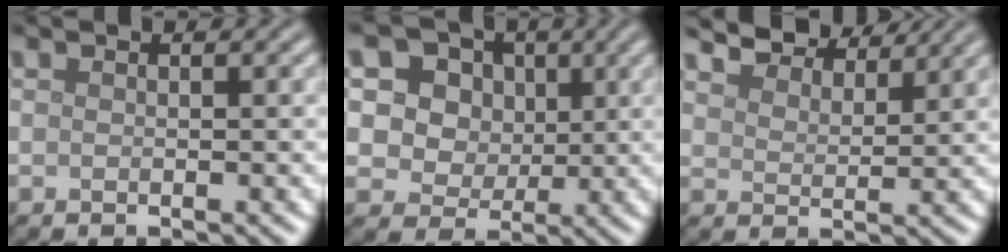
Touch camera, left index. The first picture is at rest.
{"total": 10.6, "force": [4.5, 8.3, 4.9], "torque": [-0.106, 0.025, 0.055]}
{"total": 6.5, "force": [6.0, 1.5, 2.0], "torque": [-0.044, 0.001, 0.101]}